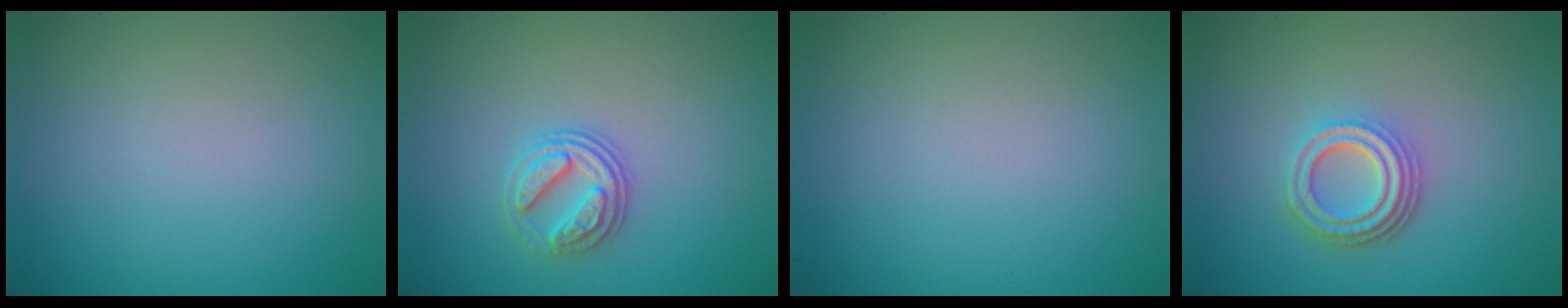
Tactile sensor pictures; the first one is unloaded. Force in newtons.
{"total": 2.7, "press": 2.5, "slide": 1.0}
{"total": 0.0}
{"total": 4.0, "press": 3.0, "slide": 2.6}